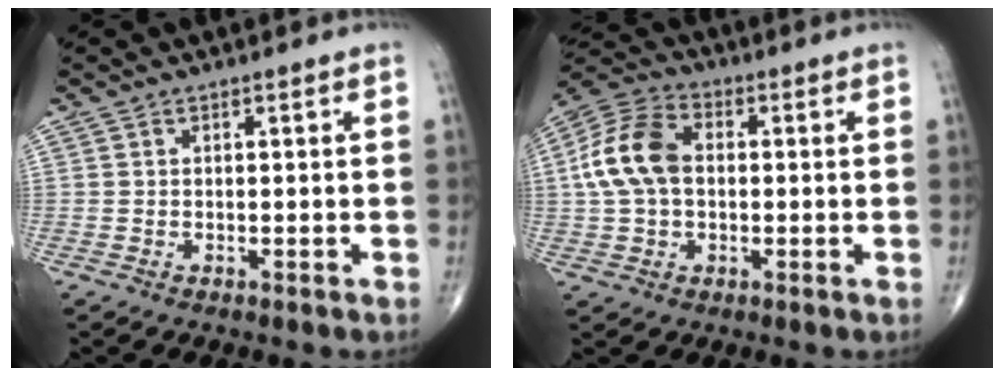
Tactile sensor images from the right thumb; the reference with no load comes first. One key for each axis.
{"total": 12.3, "fx": 0.8, "fy": 8.2, "fz": 9.1, "tx": -0.185, "ty": 0.030, "tz": 0.007}